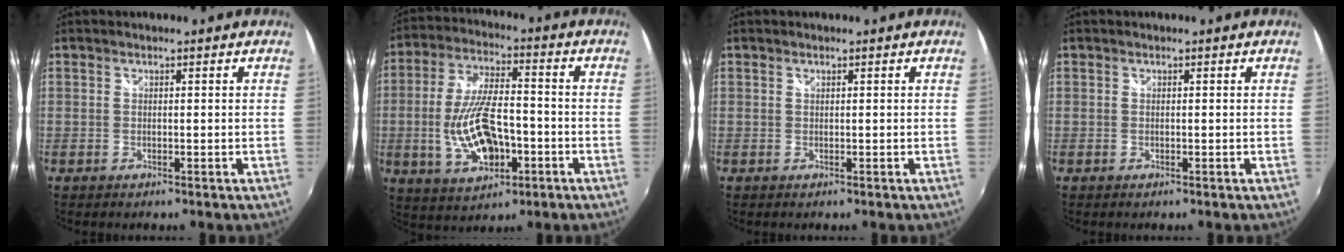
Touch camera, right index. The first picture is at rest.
{"total": 14.2, "force": [-3.7, 6.4, 12.1], "torque": [-0.249, -0.004, -0.057]}
{"total": 0.0}
{"total": 0.0}